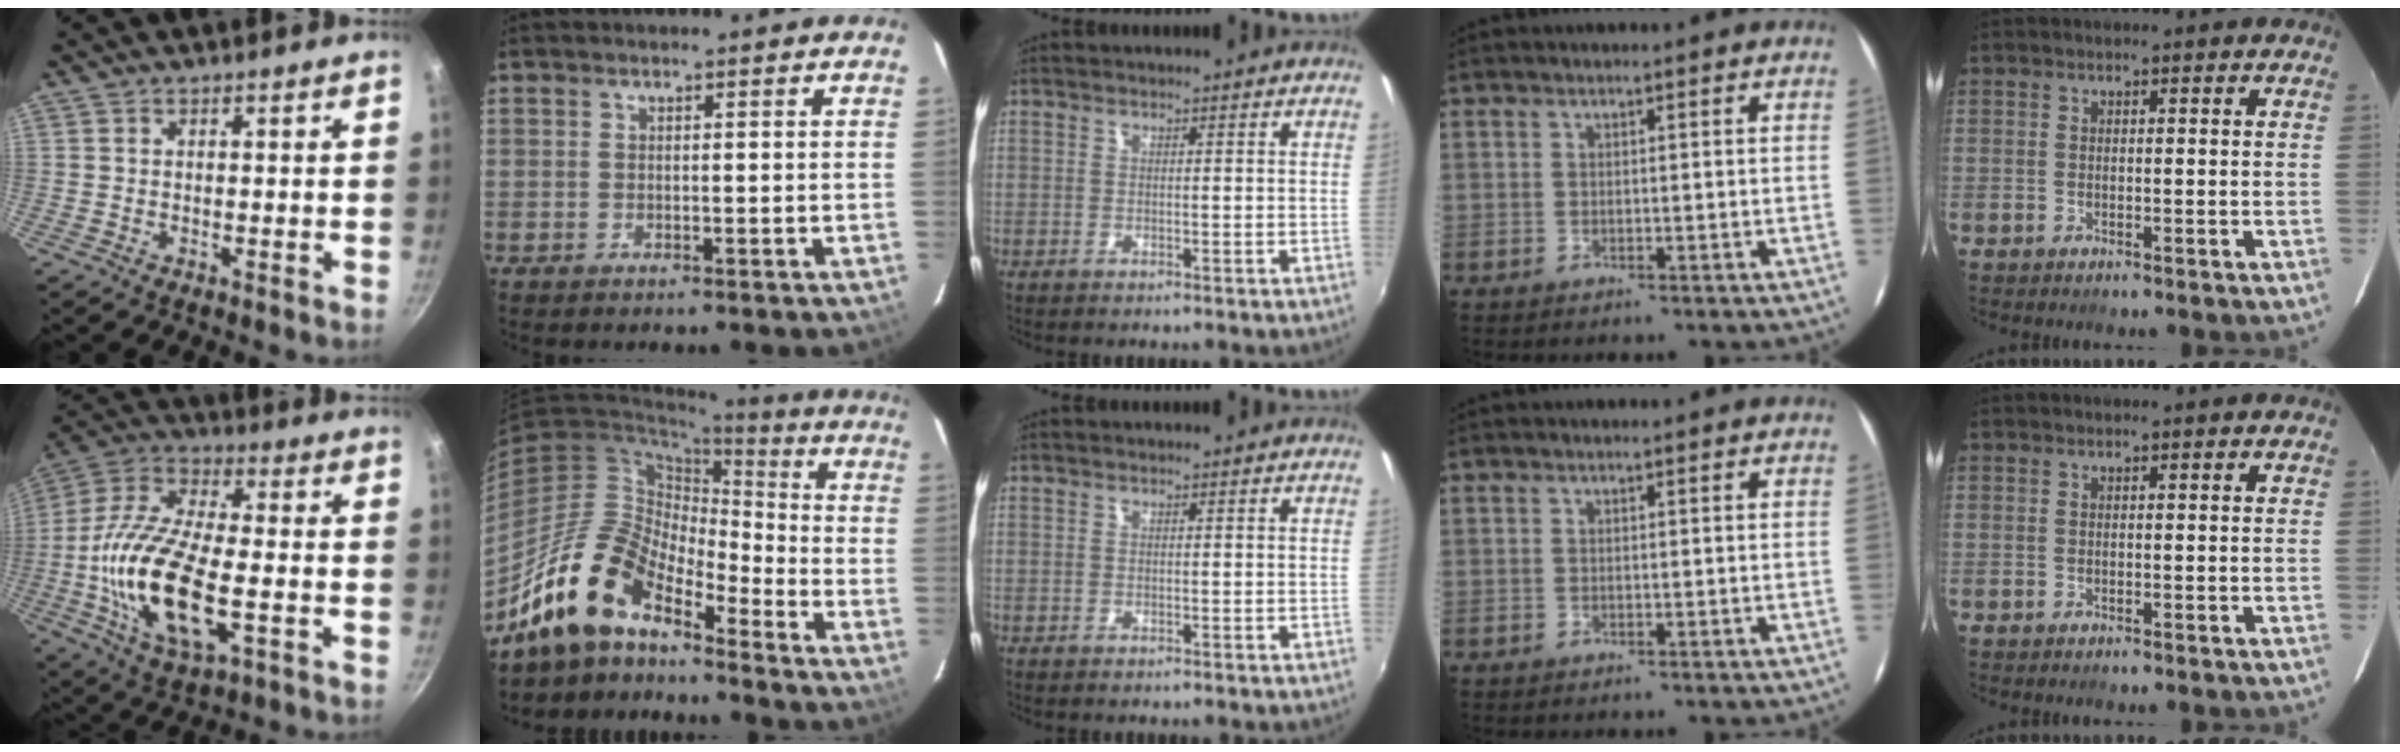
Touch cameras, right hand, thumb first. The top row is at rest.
{"thumb": {"total": 20.9, "force": [-4.1, 8.8, 18.5], "torque": [-0.362, 0.016, -0.090]}, "index": {"total": 14.4, "force": [-12.0, 5.0, 6.2], "torque": [-0.113, 0.011, -0.238]}}